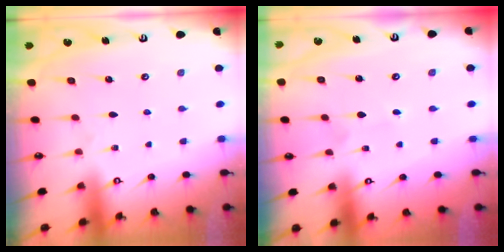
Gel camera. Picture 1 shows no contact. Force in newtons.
{"total": 1.1, "press": 1.1, "slide": 0.1}